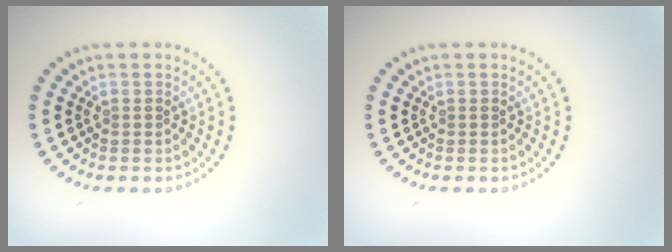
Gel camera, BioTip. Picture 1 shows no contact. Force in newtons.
{"total": 0.0}